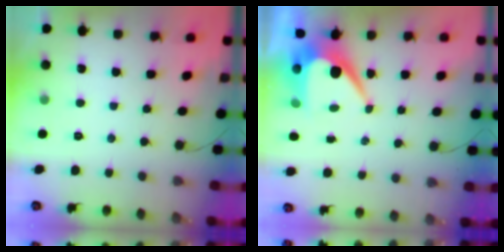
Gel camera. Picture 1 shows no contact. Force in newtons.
{"total": 9.4, "press": 9.4, "slide": 0.9}